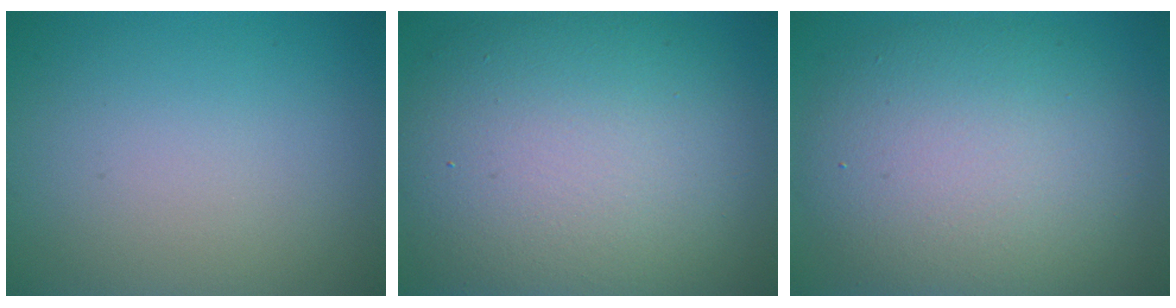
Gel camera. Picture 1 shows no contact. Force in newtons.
{"total": 12.9, "press": 12.8, "slide": 1.3}
{"total": 9.7, "press": 9.6, "slide": 0.7}